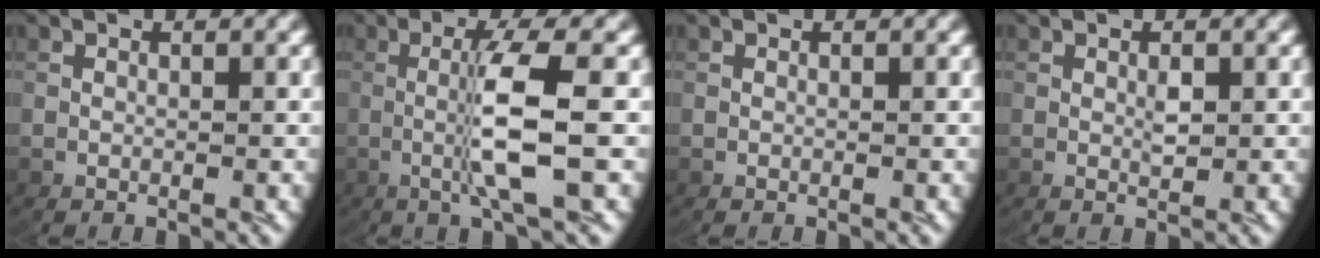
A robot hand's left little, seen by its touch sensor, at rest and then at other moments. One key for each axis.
{"total": 5.0, "fx": 0.3, "fy": -0.5, "fz": 5.0, "tx": -0.101, "ty": -0.003, "tz": 0.012}
{"total": 0.0}
{"total": 0.9, "fx": 0.2, "fy": 0.2, "fz": 0.9, "tx": -0.016, "ty": -0.009, "tz": 0.009}